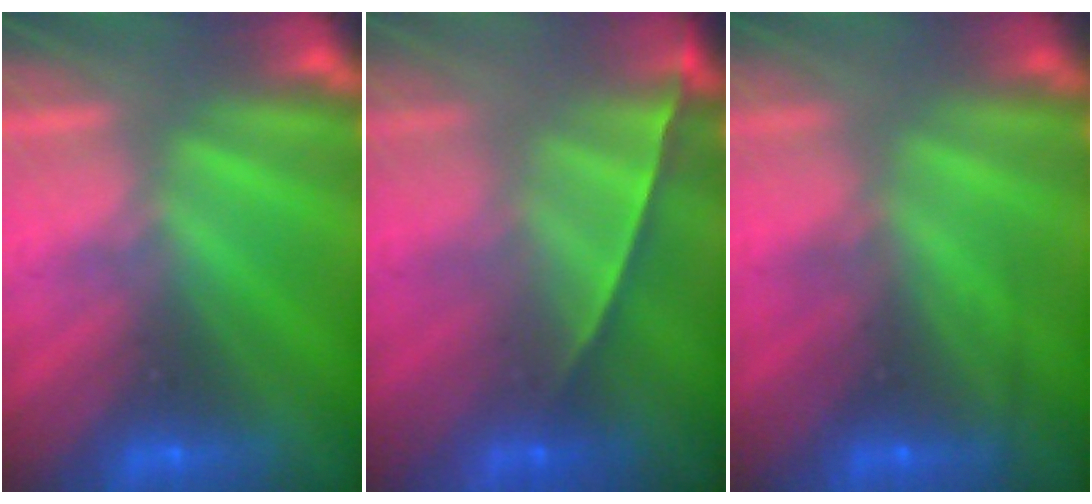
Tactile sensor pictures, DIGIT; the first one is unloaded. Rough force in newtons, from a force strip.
{"total": 1.4}
{"total": 2.2}